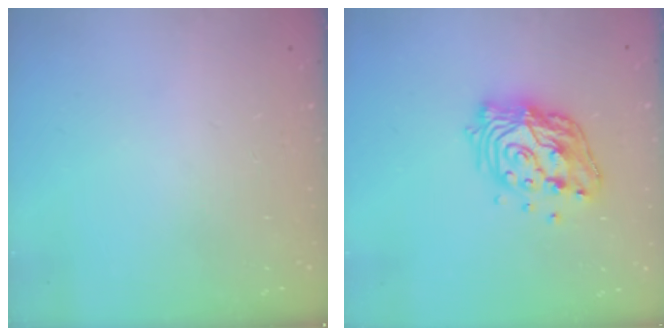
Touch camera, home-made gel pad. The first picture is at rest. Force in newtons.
{"total": 18.0, "press": 17.9, "slide": 1.6}